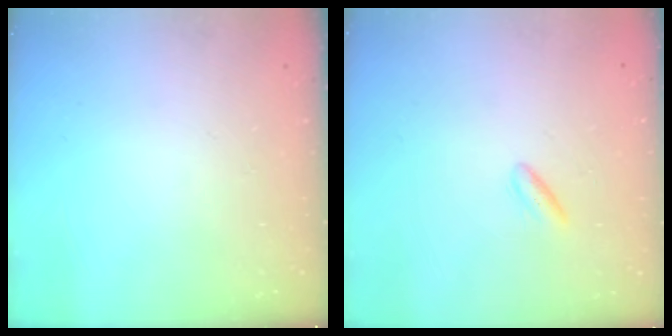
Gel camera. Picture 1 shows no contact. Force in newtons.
{"total": 2.5, "press": 2.3, "slide": 1.0}